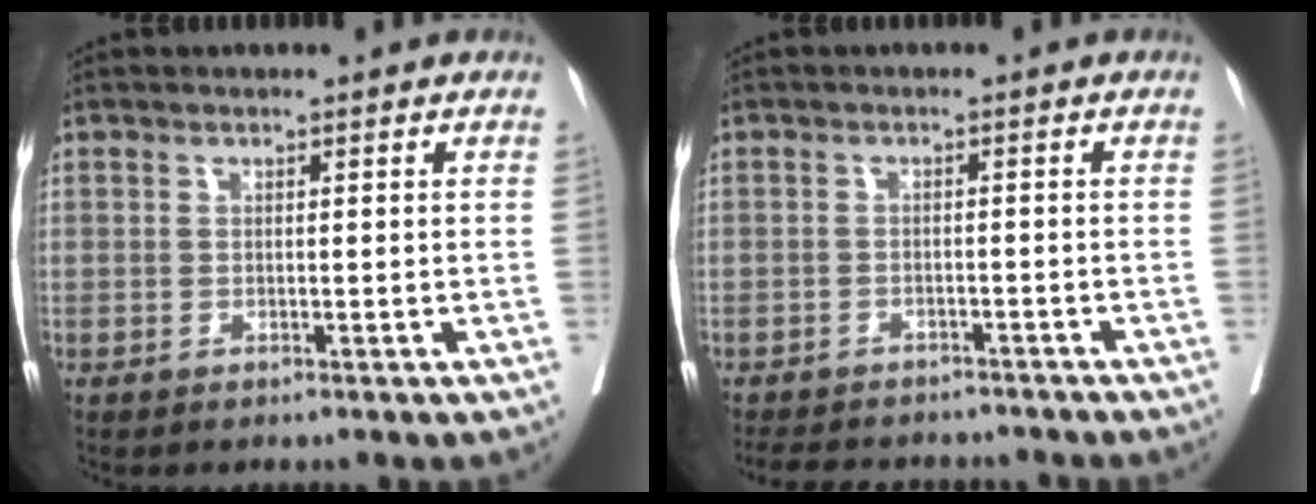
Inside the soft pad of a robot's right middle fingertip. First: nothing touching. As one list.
[{"total": 10.0, "force": [-9.0, 3.4, 2.7], "torque": [-0.051, 0.001, -0.114]}]